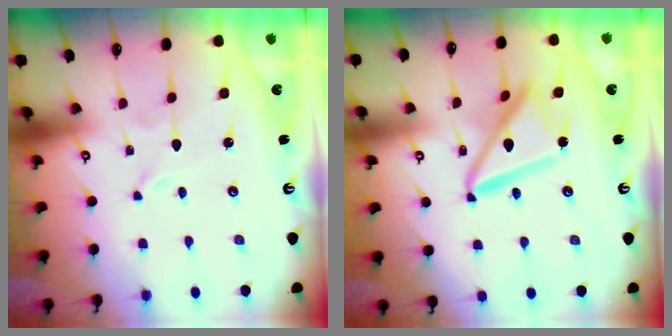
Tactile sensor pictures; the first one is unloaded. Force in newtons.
{"total": 14.1, "press": 14.0, "slide": 1.3}